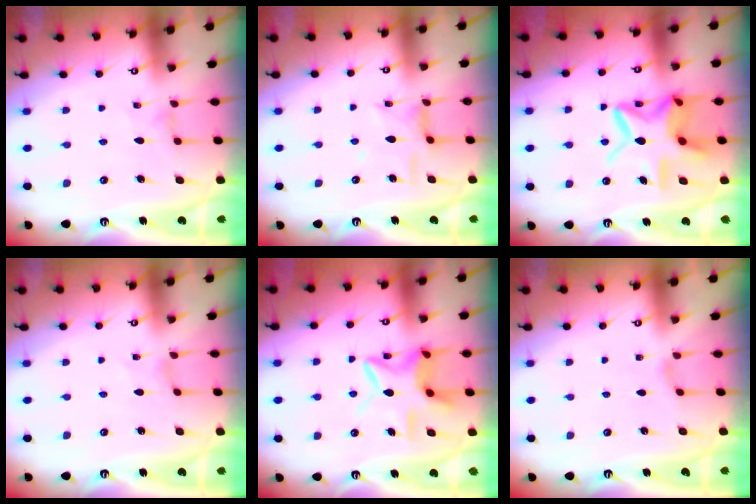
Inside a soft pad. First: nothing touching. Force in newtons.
{"total": 8.6, "press": 8.5, "slide": 0.5}
{"total": 15.7, "press": 15.6, "slide": 1.3}
{"total": 0.0}
{"total": 11.4, "press": 11.4, "slide": 0.8}
{"total": 1.0, "press": 1.0, "slide": 0.3}